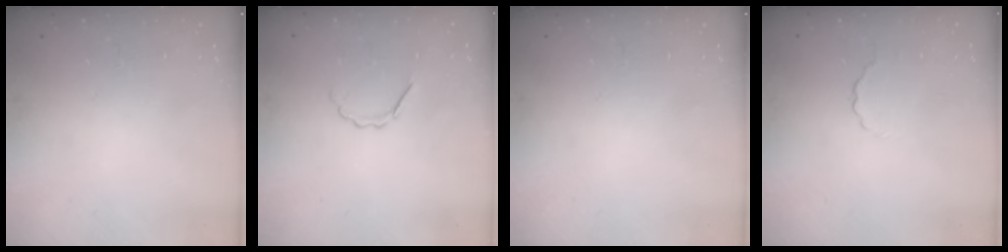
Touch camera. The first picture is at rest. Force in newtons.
{"total": 3.6, "press": 3.5, "slide": 0.7}
{"total": 0.0}
{"total": 2.6, "press": 2.4, "slide": 0.9}